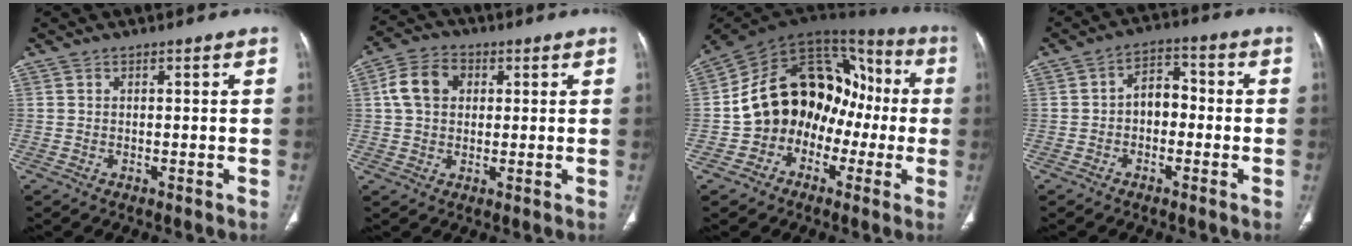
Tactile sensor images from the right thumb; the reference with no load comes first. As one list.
[{"total": 8.1, "force": [1.7, 6.1, 5.0], "torque": [-0.085, 0.013, 0.025]}, {"total": 19.6, "force": [-3.3, 14.7, 12.5], "torque": [-0.133, 0.083, -0.055]}, {"total": 5.7, "force": [-1.0, 4.1, 3.8], "torque": [-0.035, 0.028, -0.028]}]